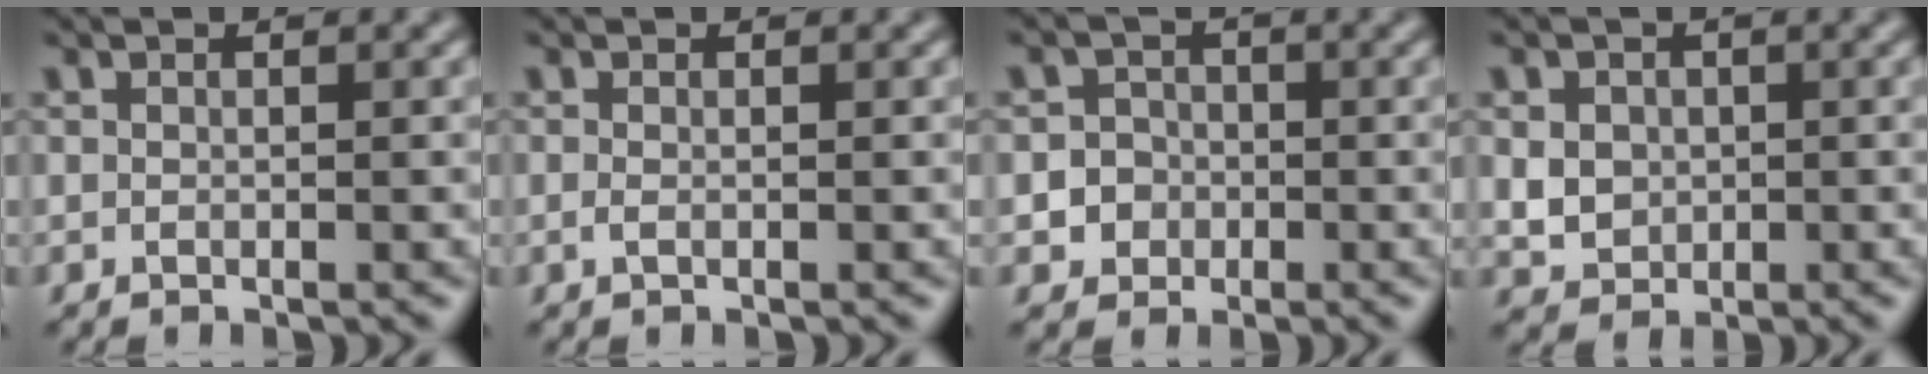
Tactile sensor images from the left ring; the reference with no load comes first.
{"total": 0.5, "force": [-0.1, 0.2, 0.5], "torque": [-0.011, -0.003, -0.002]}
{"total": 3.7, "force": [-1.1, 3.4, 0.7], "torque": [0.020, 0.006, -0.035]}
{"total": 2.7, "force": [0.2, 2.4, 1.3], "torque": [-0.029, -0.003, 0.008]}